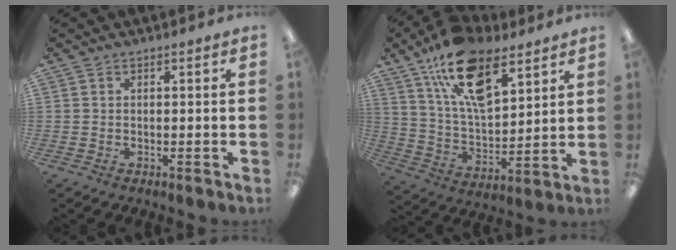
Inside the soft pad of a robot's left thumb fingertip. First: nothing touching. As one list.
[{"total": 18.9, "force": [11.4, 9.1, 12.1], "torque": [-0.212, -0.043, 0.203]}]